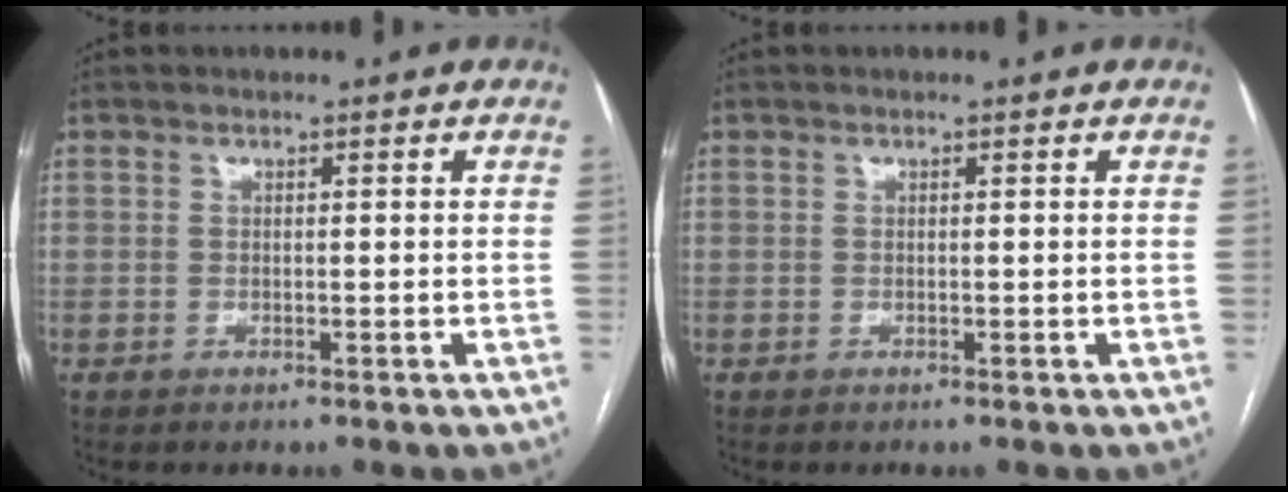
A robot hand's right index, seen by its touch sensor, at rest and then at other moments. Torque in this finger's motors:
{"motor_torque": [0.00, 0.00, 0.01, 0.00]}